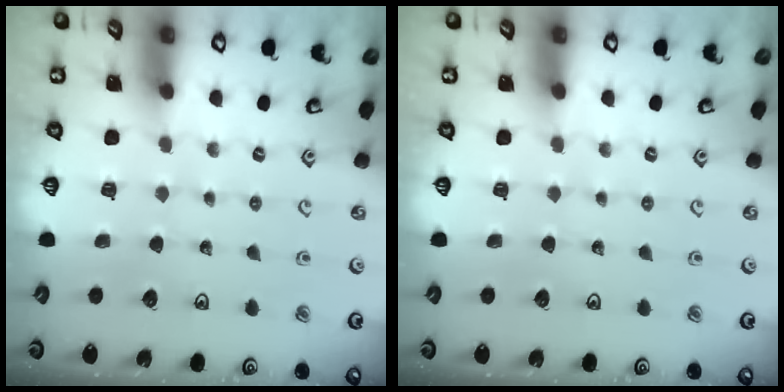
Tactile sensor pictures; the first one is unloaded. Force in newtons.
{"total": 0.0}